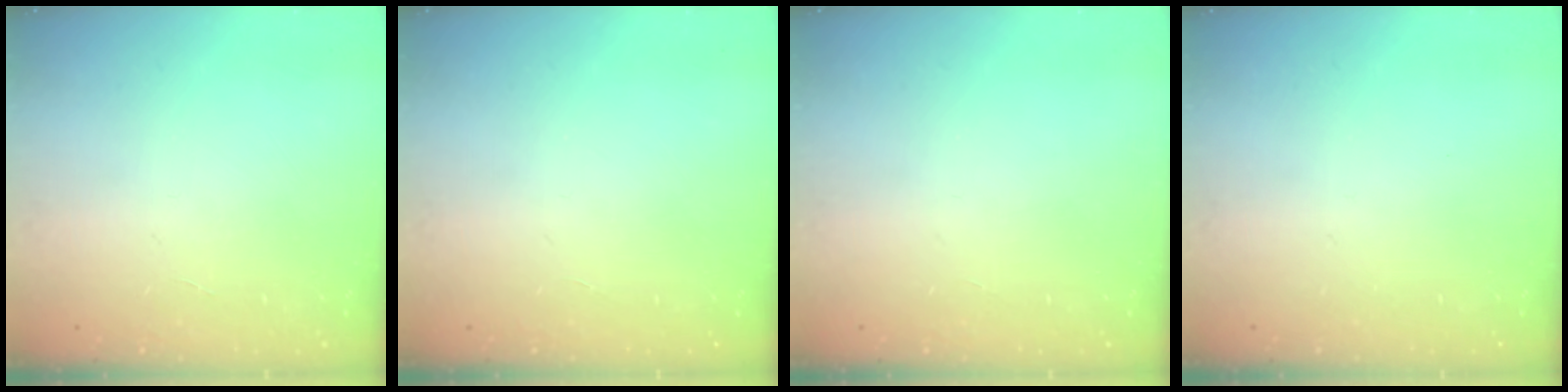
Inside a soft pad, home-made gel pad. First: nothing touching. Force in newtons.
{"total": 0.0}
{"total": 0.0}
{"total": 0.0}